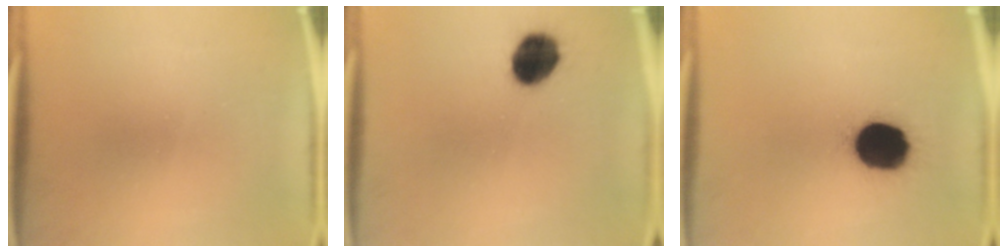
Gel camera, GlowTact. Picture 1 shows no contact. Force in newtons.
{"total": 9.3}
{"total": 16.0}